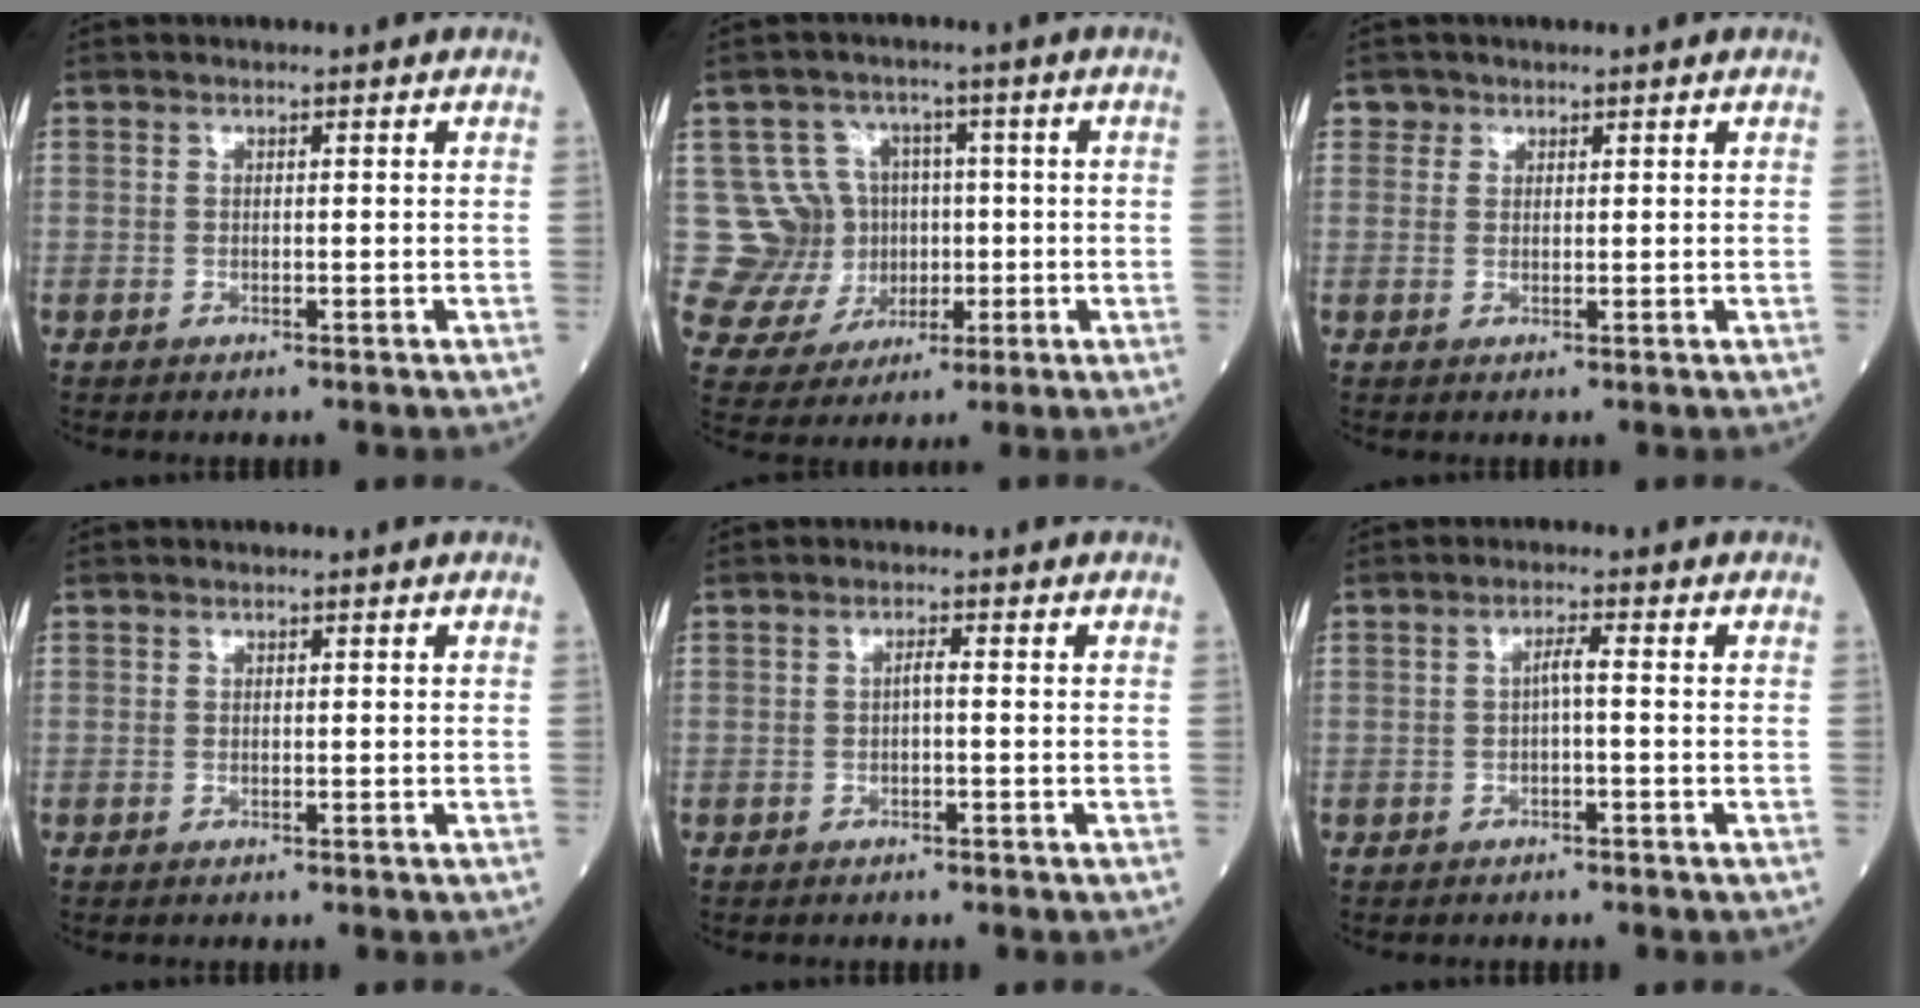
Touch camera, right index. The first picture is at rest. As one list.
[{"total": 10.0, "force": [0.9, 9.8, 1.7], "torque": [-0.039, 0.040, 0.032]}, {"total": 1.2, "force": [0.7, 0.9, -0.2], "torque": [0.013, 0.001, 0.008]}, {"total": 0.0}, {"total": 1.0, "force": [-0.2, 0.1, 1.0], "torque": [-0.017, 0.002, -0.004]}, {"total": 1.8, "force": [-0.3, 0.1, 1.8], "torque": [-0.030, 0.004, -0.005]}]